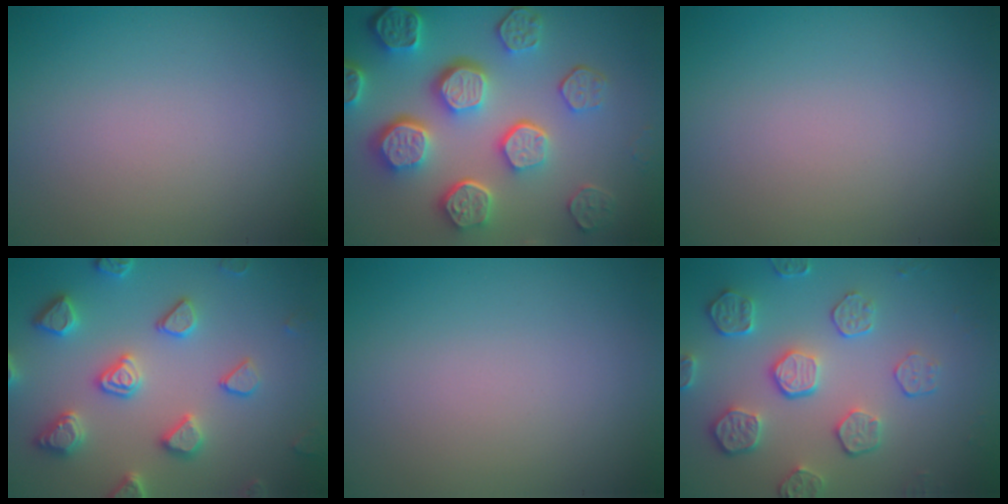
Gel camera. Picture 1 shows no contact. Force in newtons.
{"total": 8.6, "press": 6.3, "slide": 5.9}
{"total": 0.0}
{"total": 4.7, "press": 4.5, "slide": 1.4}
{"total": 0.0}
{"total": 4.4, "press": 3.9, "slide": 2.0}